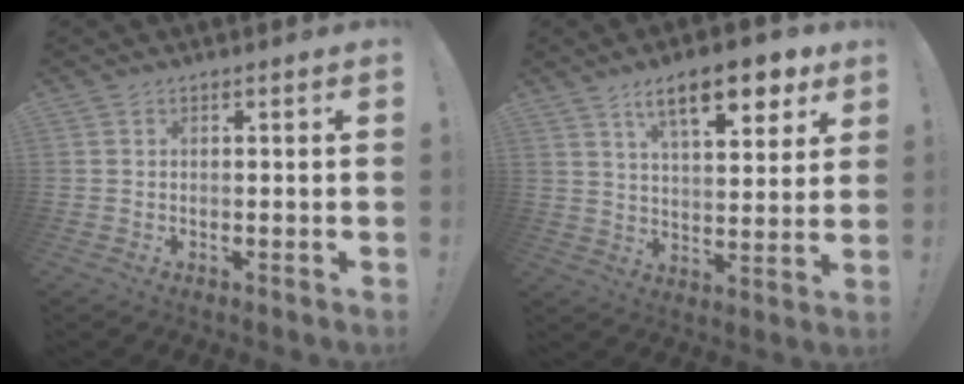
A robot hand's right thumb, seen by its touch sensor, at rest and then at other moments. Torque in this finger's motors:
{"motor_torque": [0.11, 0.26, 0.43, 0.35, 0.33]}